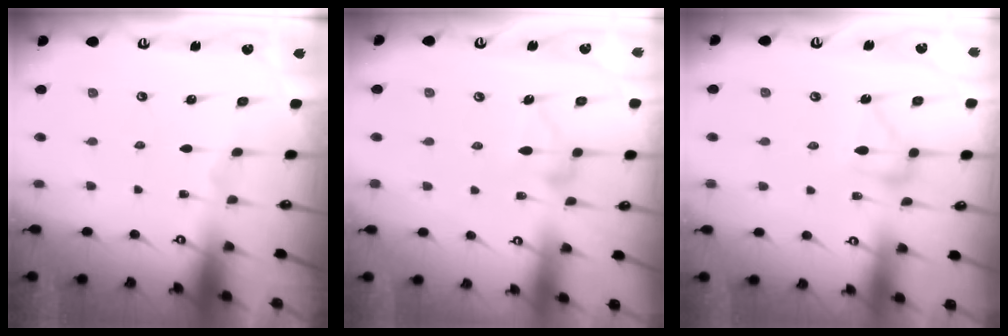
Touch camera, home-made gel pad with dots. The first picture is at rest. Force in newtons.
{"total": 10.4, "press": 10.4, "slide": 0.4}
{"total": 11.1, "press": 11.1, "slide": 0.6}